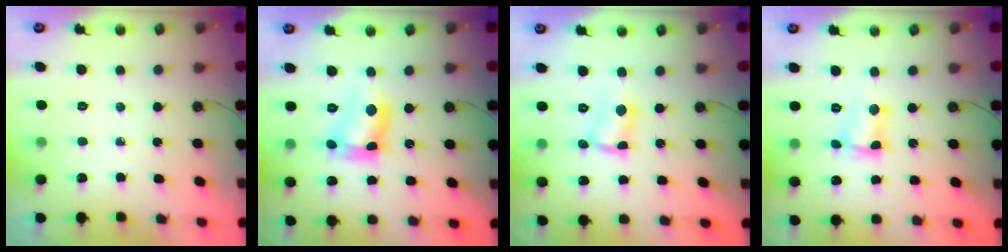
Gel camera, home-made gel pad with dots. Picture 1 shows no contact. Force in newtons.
{"total": 12.2, "press": 12.2, "slide": 0.8}
{"total": 2.9, "press": 2.9, "slide": 0.4}
{"total": 4.1, "press": 3.9, "slide": 1.1}